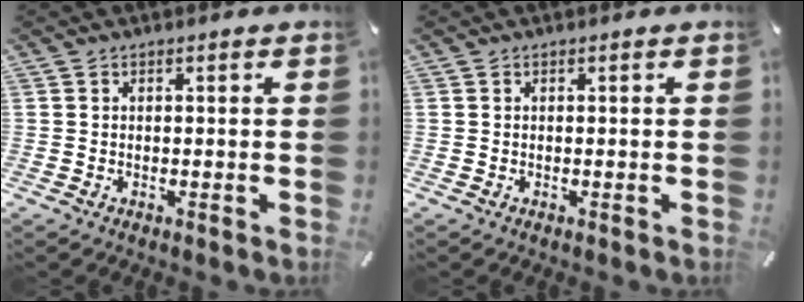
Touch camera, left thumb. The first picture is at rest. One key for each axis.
{"total": 0.0}